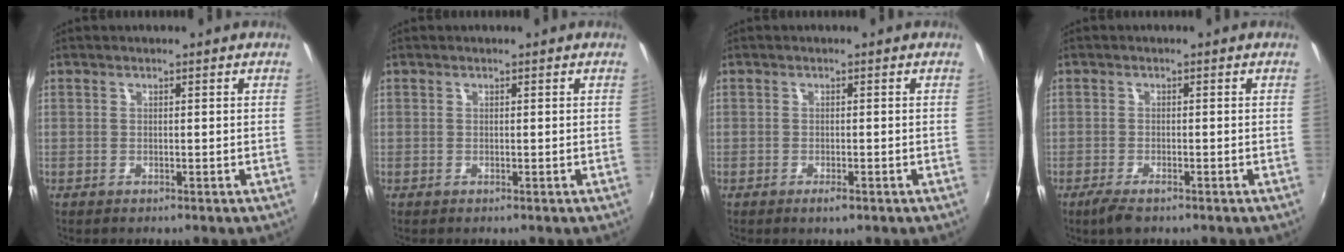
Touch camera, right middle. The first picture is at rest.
{"total": 0.0}
{"total": 1.7, "force": [-1.0, 0.4, 1.3], "torque": [-0.025, -0.003, -0.017]}
{"total": 3.7, "force": [-2.6, 0.9, 2.4], "torque": [-0.060, -0.012, -0.050]}